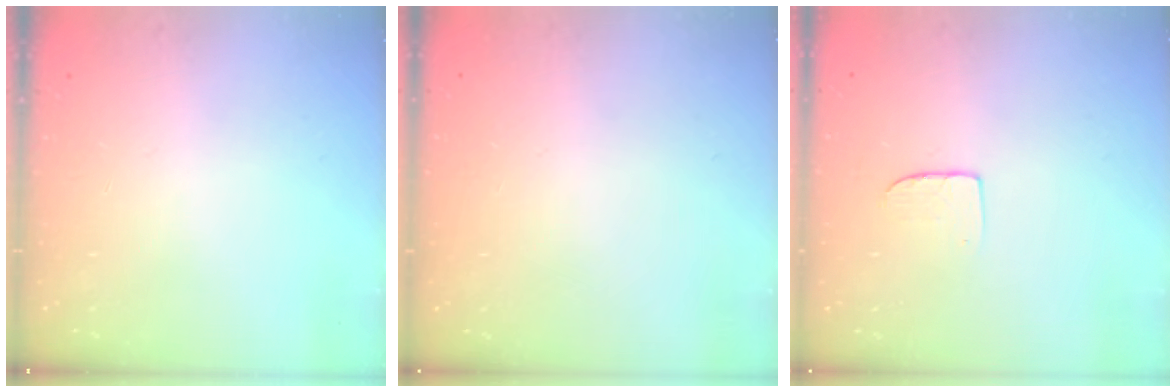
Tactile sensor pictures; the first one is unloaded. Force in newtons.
{"total": 0.0}
{"total": 4.7, "press": 4.7, "slide": 0.4}